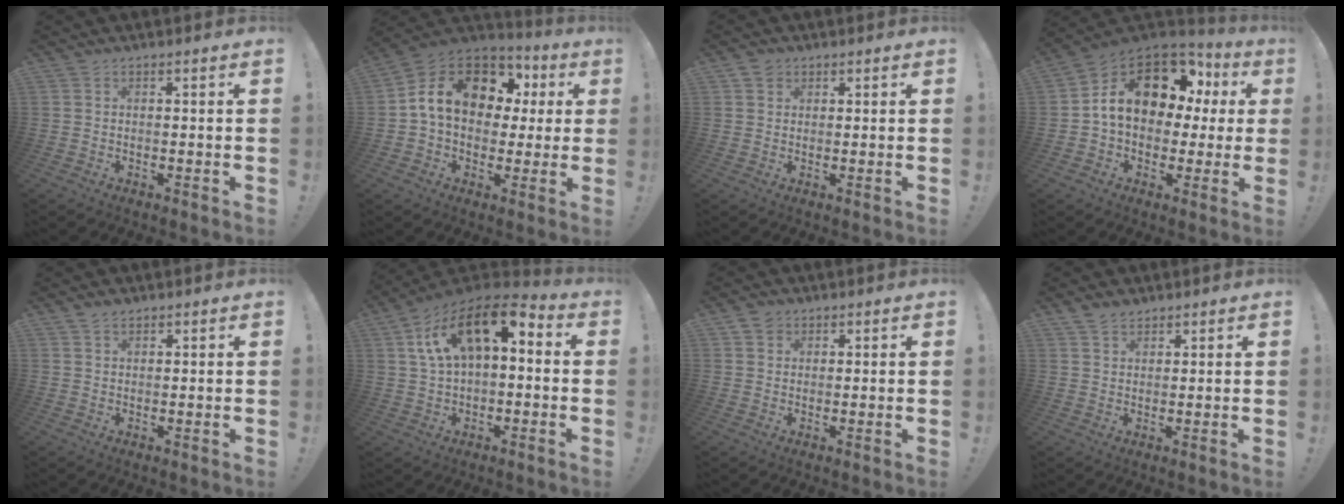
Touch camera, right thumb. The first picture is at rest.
{"total": 15.9, "force": [4.7, 11.6, 9.8], "torque": [-0.162, -0.003, 0.097]}
{"total": 2.4, "force": [1.5, 1.9, 0.3], "torque": [-0.003, -0.003, 0.026]}
{"total": 16.0, "force": [5.7, 10.9, 10.4], "torque": [-0.157, -0.021, 0.109]}
{"total": 1.8, "force": [1.5, 0.9, 0.7], "torque": [-0.012, -0.005, 0.027]}
{"total": 15.9, "force": [5.4, 8.4, 12.3], "torque": [-0.214, -0.013, 0.094]}
{"total": 2.7, "force": [1.6, 2.2, 0.4], "torque": [-0.004, -0.003, 0.029]}
{"total": 3.3, "force": [2.7, 1.7, 1.0], "torque": [-0.016, -0.013, 0.050]}